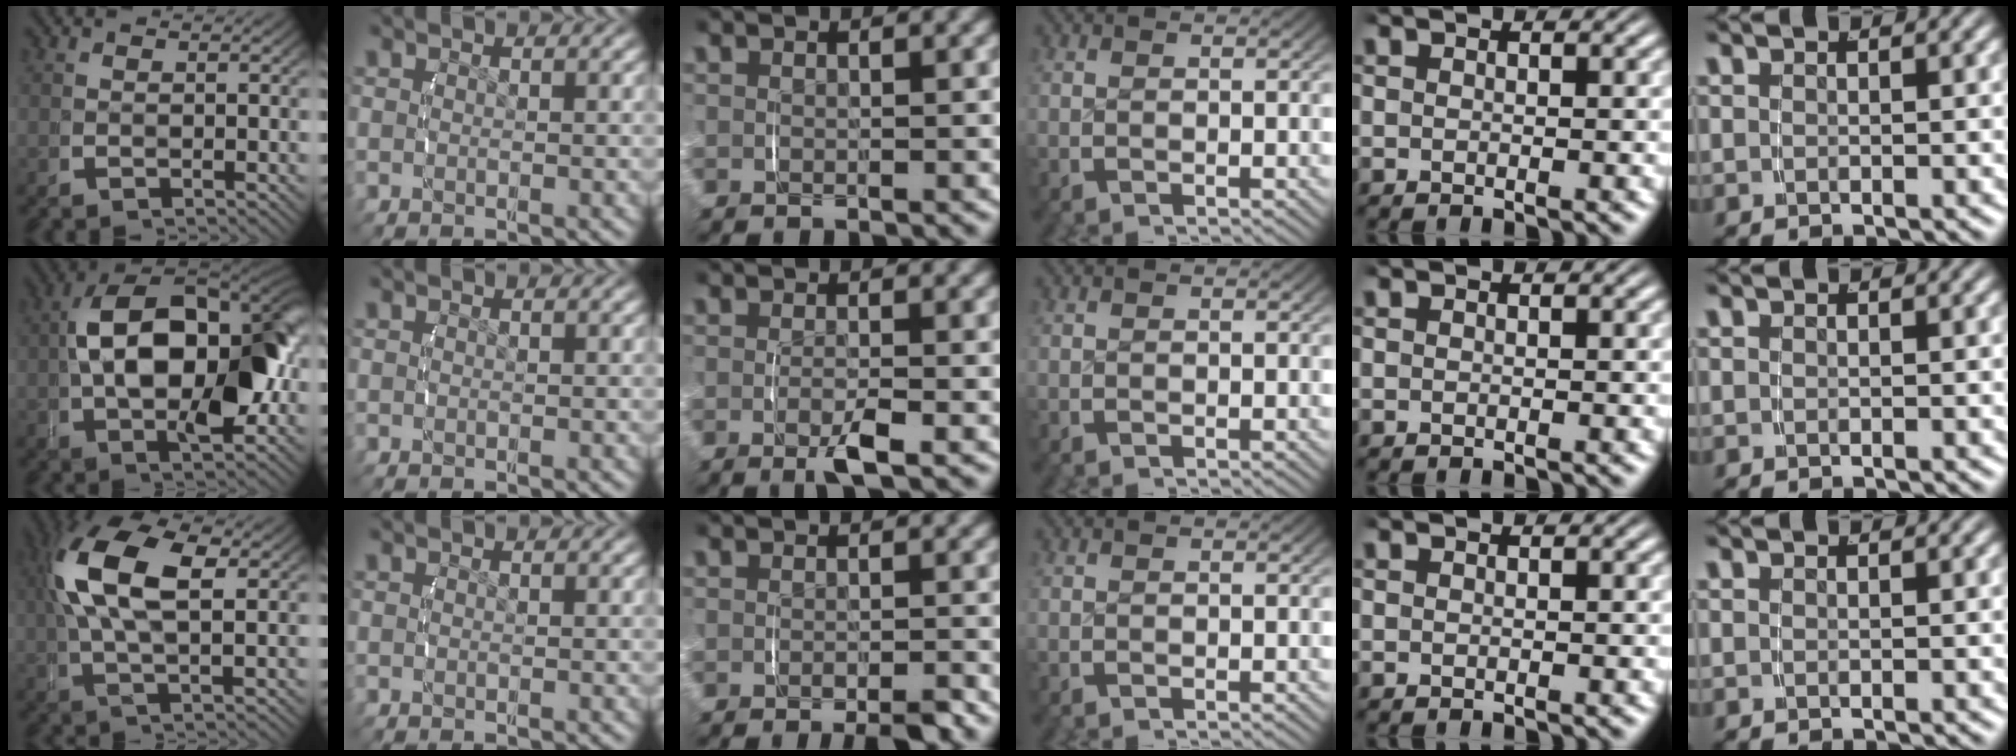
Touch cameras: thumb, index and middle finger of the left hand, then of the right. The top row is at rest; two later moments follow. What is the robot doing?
{"motion": "lift_and_place", "object": "jar lid"}